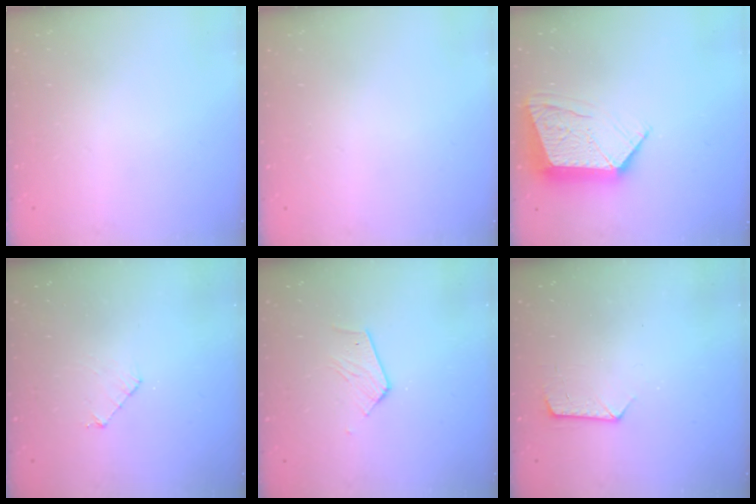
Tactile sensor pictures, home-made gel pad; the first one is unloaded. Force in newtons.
{"total": 0.0}
{"total": 12.8, "press": 12.8, "slide": 0.9}
{"total": 4.9, "press": 4.8, "slide": 0.3}
{"total": 5.3, "press": 5.3, "slide": 0.5}
{"total": 8.1, "press": 8.0, "slide": 0.7}